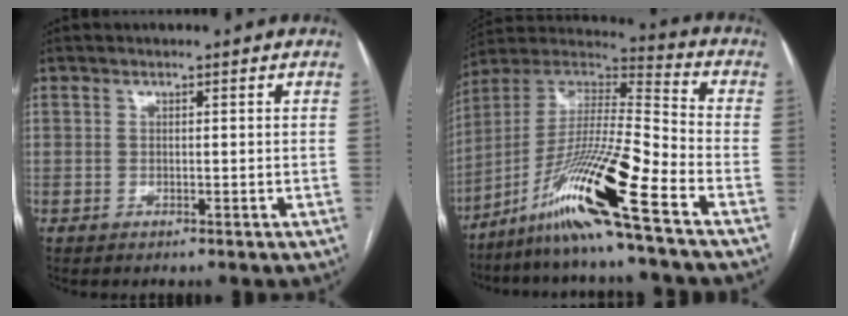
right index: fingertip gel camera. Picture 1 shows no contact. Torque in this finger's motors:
{"motor_torque": [1.31, -0.83, 0.96, 0.21]}